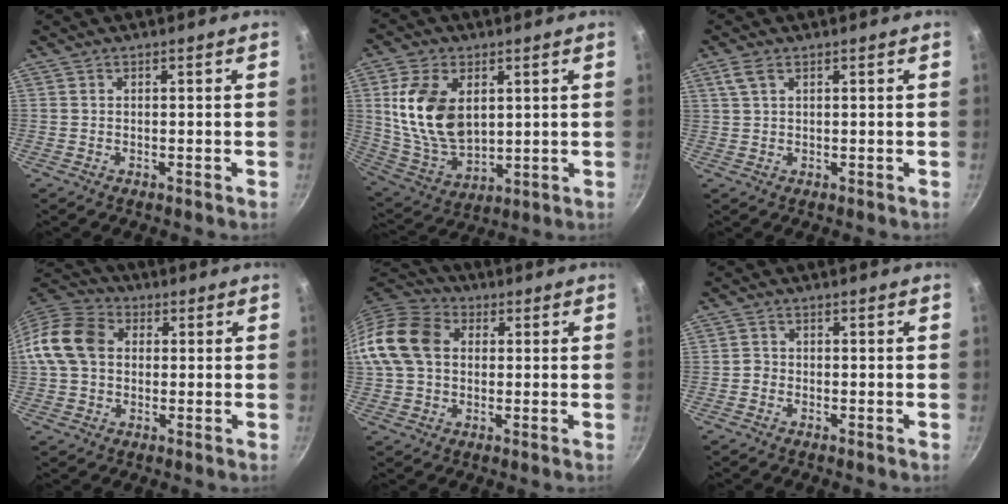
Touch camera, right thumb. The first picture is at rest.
{"total": 15.9, "force": [3.5, 10.1, 11.8], "torque": [-0.206, -0.025, 0.080]}
{"total": 2.8, "force": [1.4, 1.4, 2.0], "torque": [-0.041, 0.003, 0.032]}
{"total": 12.0, "force": [1.1, 9.3, 7.5], "torque": [-0.121, 0.024, 0.004]}
{"total": 13.4, "force": [1.7, 10.2, 8.5], "torque": [-0.143, 0.024, 0.014]}
{"total": 1.2, "force": [-0.6, 0.9, 0.3], "torque": [-0.001, 0.004, -0.016]}